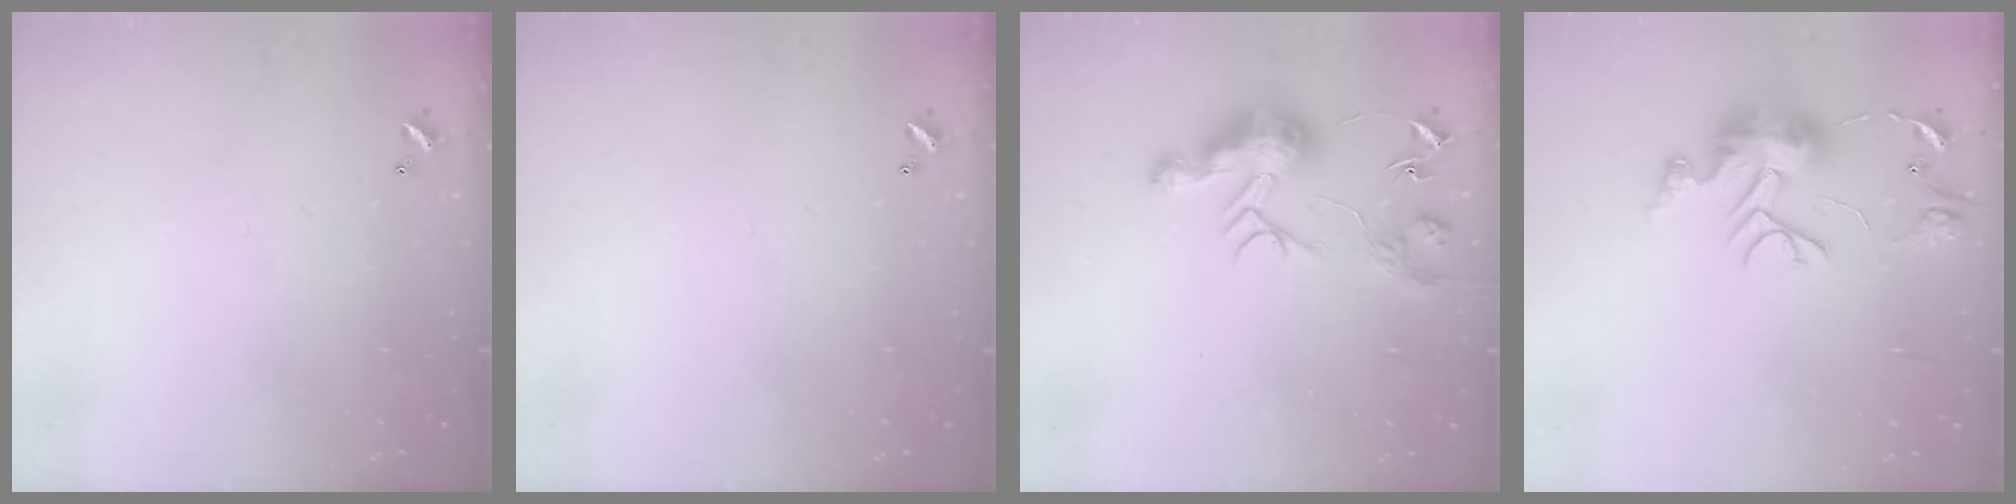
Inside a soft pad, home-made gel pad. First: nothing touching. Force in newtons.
{"total": 0.0}
{"total": 10.0, "press": 10.0, "slide": 0.3}
{"total": 11.3, "press": 11.3, "slide": 0.9}